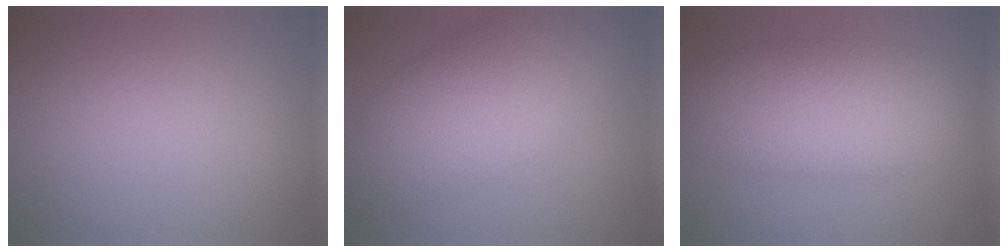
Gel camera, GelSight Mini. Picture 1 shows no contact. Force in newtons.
{"total": 8.8, "press": 8.8, "slide": 0.5}
{"total": 8.5, "press": 8.5, "slide": 0.6}